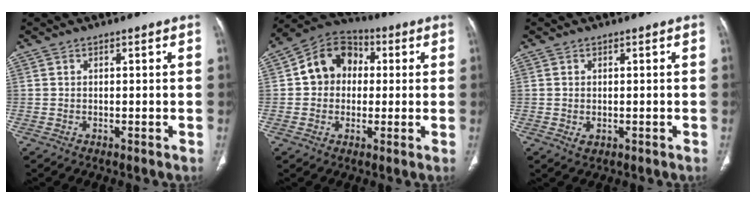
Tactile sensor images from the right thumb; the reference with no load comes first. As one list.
[{"total": 11.1, "force": [1.3, 9.2, 6.1], "torque": [-0.071, 0.024, 0.009]}, {"total": 1.6, "force": [-0.3, 1.1, 1.1], "torque": [-0.020, -0.003, 0.001]}]